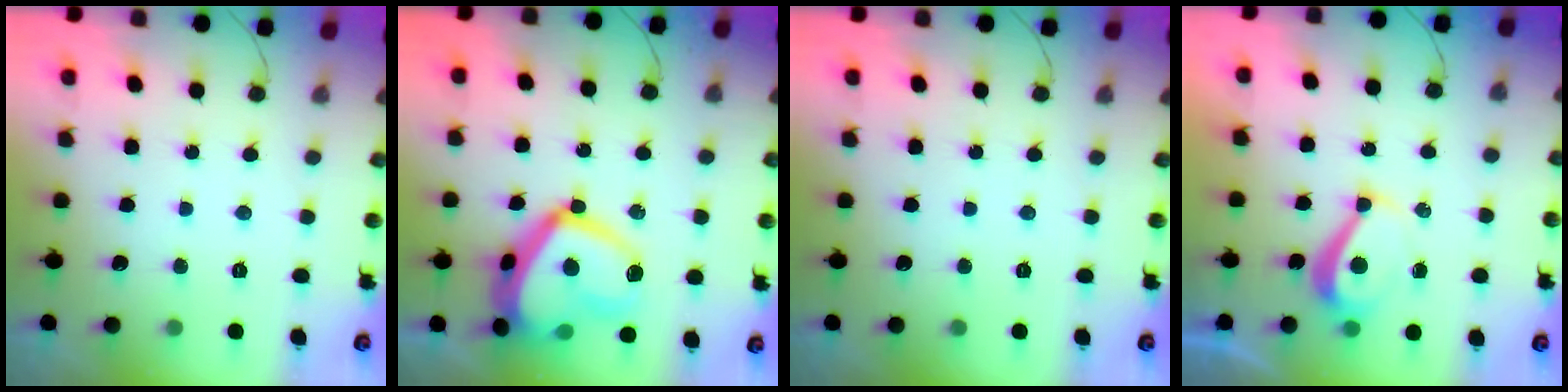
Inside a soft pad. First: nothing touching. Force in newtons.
{"total": 20.3, "press": 20.2, "slide": 1.7}
{"total": 0.0}
{"total": 6.1, "press": 6.0, "slide": 0.9}